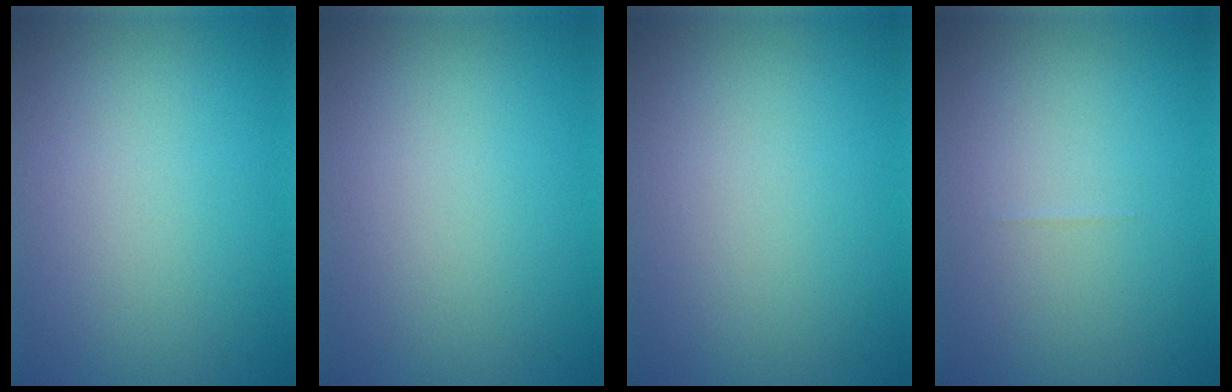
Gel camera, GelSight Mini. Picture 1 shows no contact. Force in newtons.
{"total": 0.0}
{"total": 0.0}
{"total": 0.0}